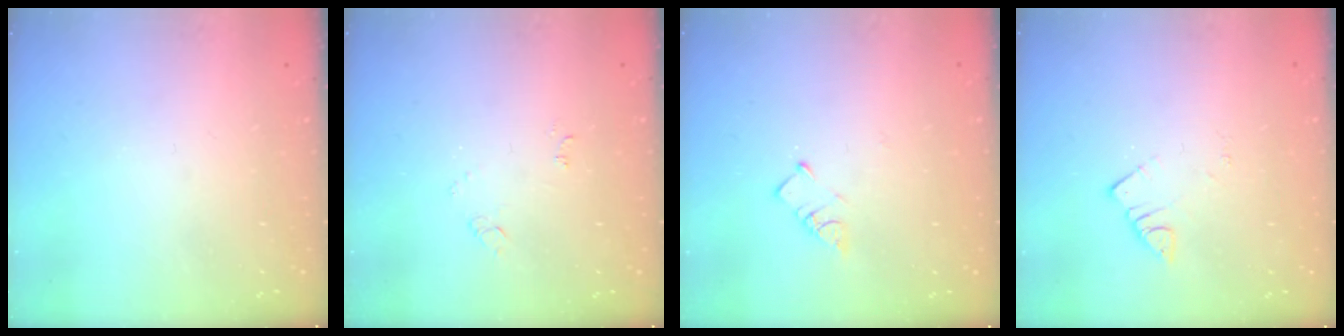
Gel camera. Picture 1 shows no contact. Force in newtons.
{"total": 5.8, "press": 5.8, "slide": 0.6}
{"total": 2.9, "press": 2.9, "slide": 0.2}
{"total": 3.3, "press": 3.2, "slide": 0.4}